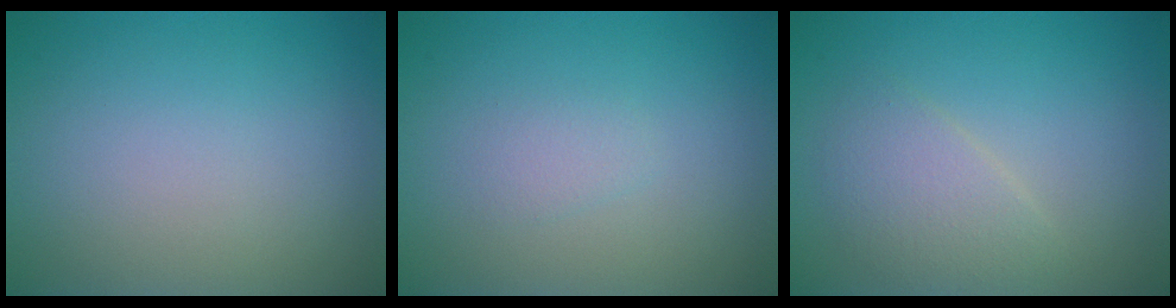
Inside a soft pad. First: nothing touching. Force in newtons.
{"total": 0.9, "press": 0.9, "slide": 0.1}
{"total": 2.6, "press": 2.5, "slide": 0.2}